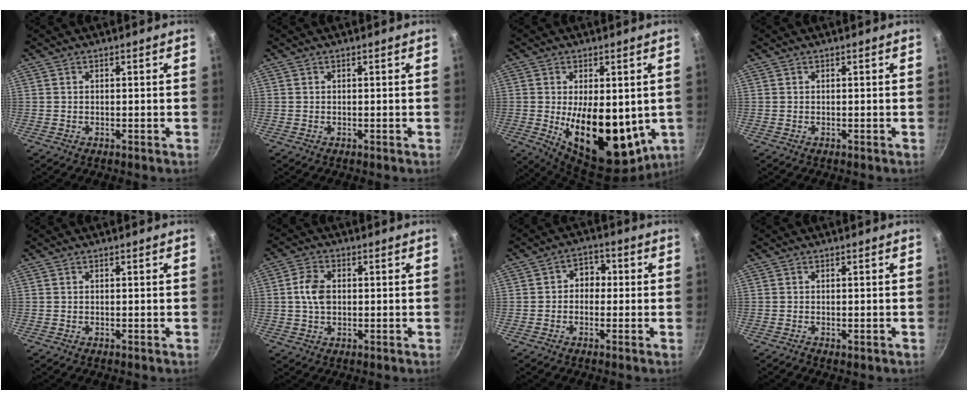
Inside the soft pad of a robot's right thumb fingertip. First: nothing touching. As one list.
[{"total": 0.0}, {"total": 19.4, "force": [-1.4, 10.0, 16.6], "torque": [-0.235, -0.030, -0.001]}, {"total": 0.0}, {"total": 0.0}, {"total": 5.7, "force": [0.4, 3.9, 4.2], "torque": [-0.071, 0.010, 0.003]}, {"total": 4.6, "force": [-0.1, 3.8, 2.6], "torque": [-0.003, 0.013, -0.013]}, {"total": 0.9, "force": [-0.4, 0.4, 0.7], "torque": [-0.011, 0.000, -0.006]}]